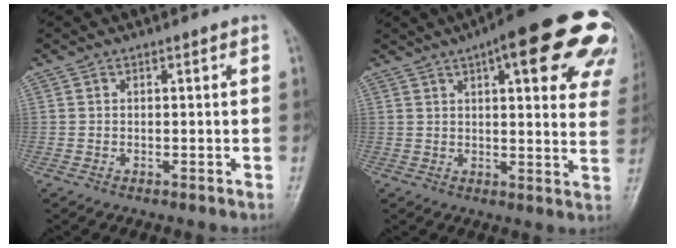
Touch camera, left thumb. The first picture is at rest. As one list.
[{"total": 24.1, "force": [12.6, 7.2, 19.3], "torque": [-0.206, -0.008, 0.144]}]